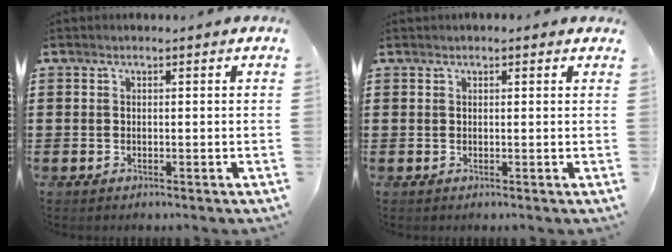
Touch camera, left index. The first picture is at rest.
{"total": 0.7, "force": [0.5, 0.3, 0.3], "torque": [-0.008, 0.003, 0.010]}